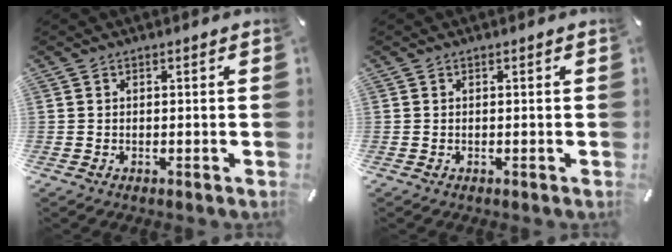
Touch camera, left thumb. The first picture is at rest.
{"total": 0.0}